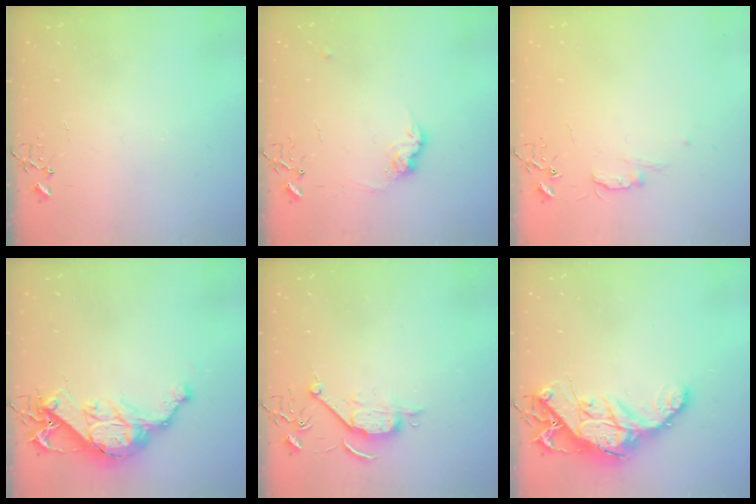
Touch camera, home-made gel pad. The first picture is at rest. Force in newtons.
{"total": 9.4, "press": 9.3, "slide": 0.5}
{"total": 5.8, "press": 5.7, "slide": 0.7}
{"total": 14.9, "press": 14.8, "slide": 1.0}
{"total": 7.9, "press": 7.9, "slide": 0.9}
{"total": 16.1, "press": 16.1, "slide": 1.6}